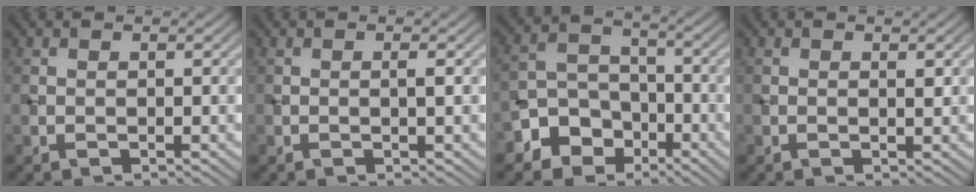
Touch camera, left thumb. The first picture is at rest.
{"total": 0.8, "force": [0.0, -0.1, 0.8], "torque": [-0.016, 0.001, -0.002]}
{"total": 7.3, "force": [-4.4, 5.3, 2.4], "torque": [-0.048, -0.004, -0.097]}
{"total": 0.7, "force": [0.2, 0.2, 0.6], "torque": [-0.010, -0.006, 0.001]}